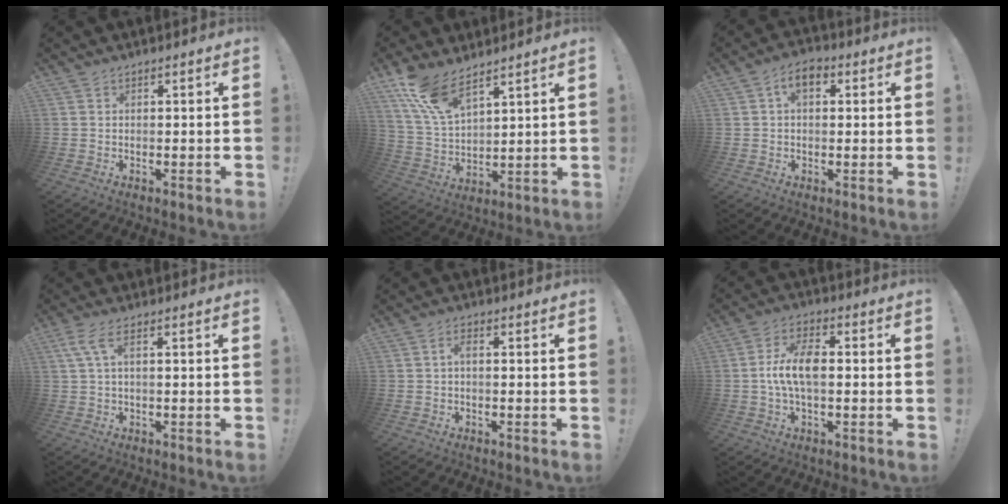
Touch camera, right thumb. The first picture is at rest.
{"total": 11.9, "force": [9.0, 4.3, 6.5], "torque": [-0.137, -0.047, 0.172]}
{"total": 5.4, "force": [1.3, 3.3, 4.0], "torque": [-0.065, 0.008, 0.023]}
{"total": 4.6, "force": [1.4, 1.3, 4.2], "torque": [-0.090, -0.004, 0.026]}
{"total": 2.2, "force": [-0.5, 0.6, 2.0], "torque": [-0.039, 0.008, -0.010]}
{"total": 9.7, "force": [-0.6, 4.7, 8.5], "torque": [-0.181, 0.005, -0.012]}